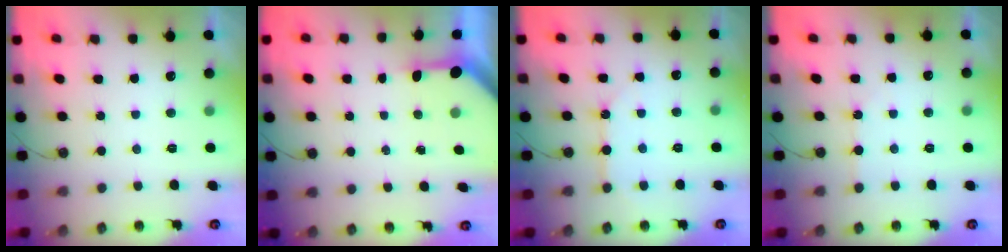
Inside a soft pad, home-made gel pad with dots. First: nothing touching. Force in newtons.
{"total": 3.4, "press": 3.4, "slide": 0.3}
{"total": 6.8, "press": 6.8, "slide": 0.6}
{"total": 1.9, "press": 1.8, "slide": 0.4}